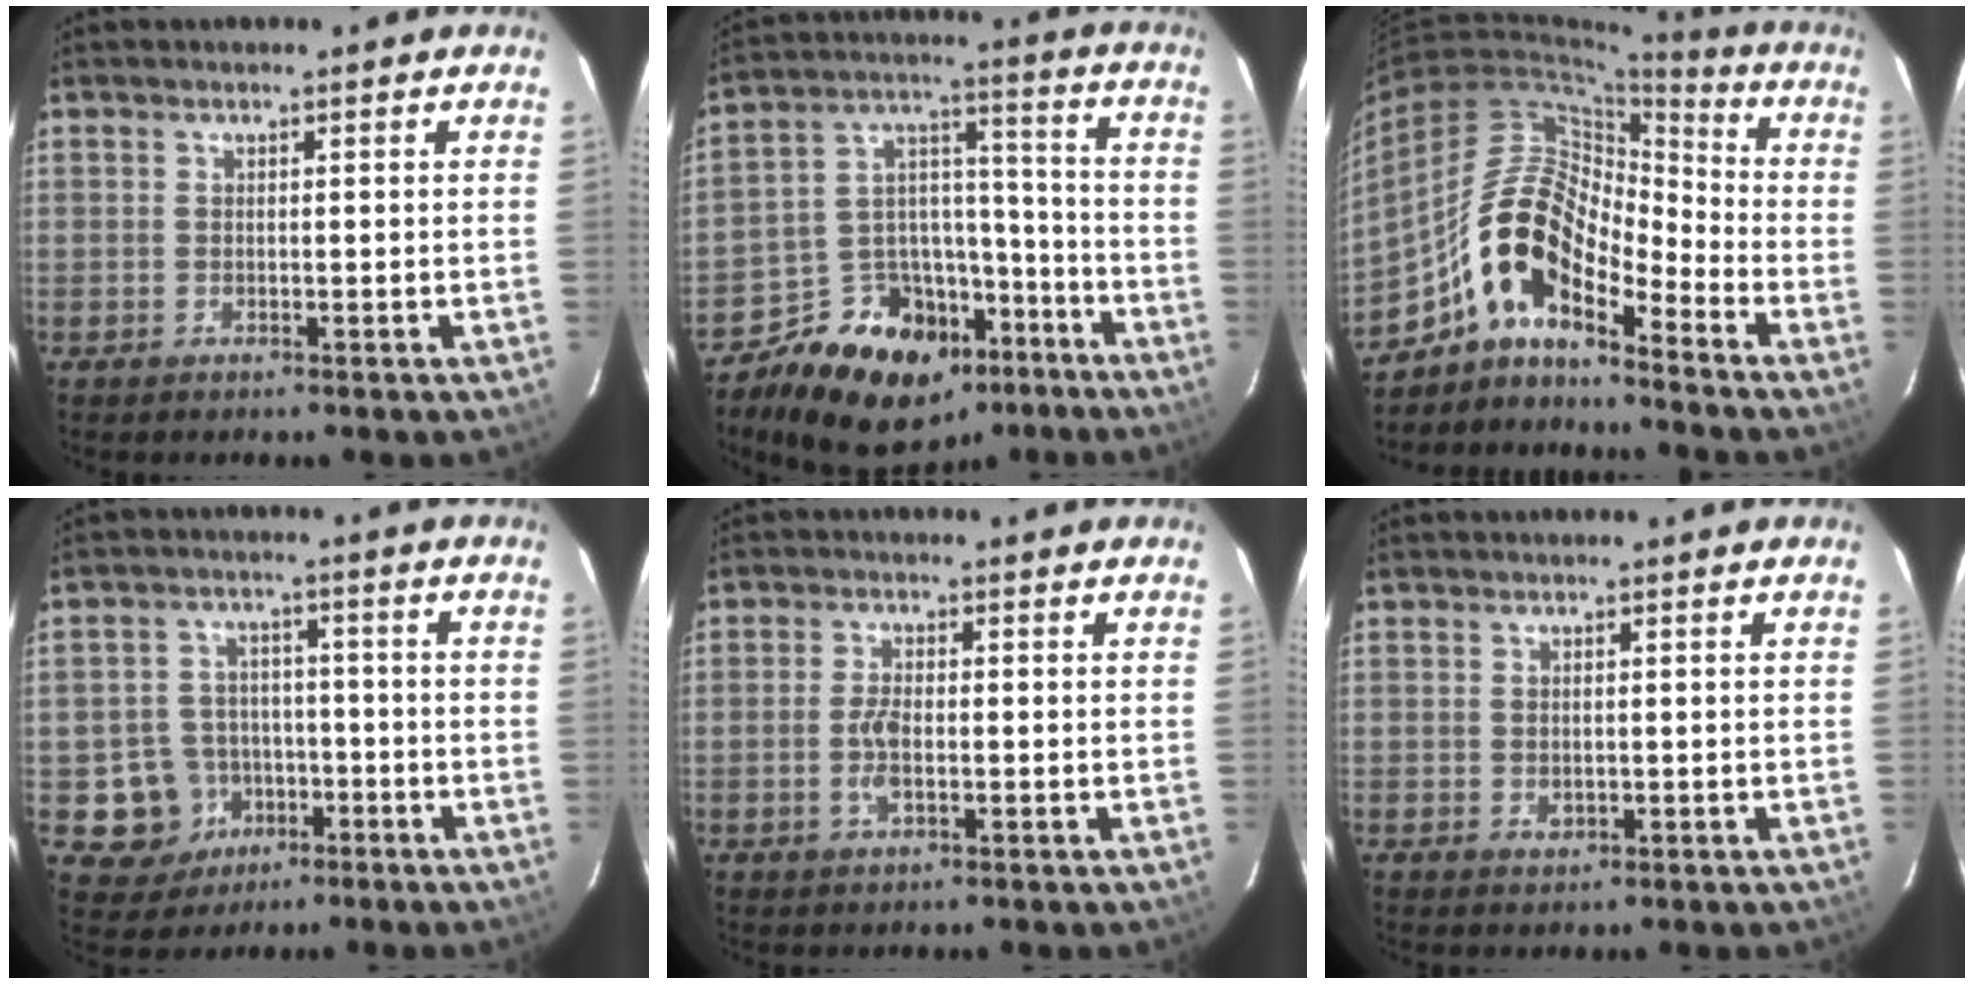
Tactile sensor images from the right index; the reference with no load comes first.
{"total": 17.7, "force": [-11.5, 11.5, 6.9], "torque": [-0.138, 0.064, -0.159]}
{"total": 12.8, "force": [-8.7, 4.6, 8.2], "torque": [-0.149, 0.023, -0.179]}
{"total": 9.0, "force": [-3.5, 8.3, 1.1], "torque": [-0.042, 0.030, -0.039]}
{"total": 3.9, "force": [-1.0, 1.7, 3.4], "torque": [-0.072, -0.001, -0.017]}
{"total": 1.5, "force": [-0.2, 1.1, 1.0], "torque": [-0.016, 0.001, 0.000]}